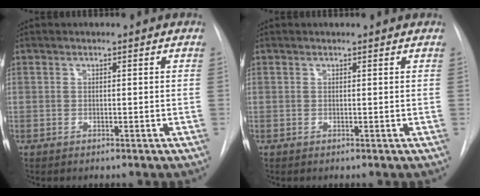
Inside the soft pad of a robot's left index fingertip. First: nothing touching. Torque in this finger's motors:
{"motor_torque": [-0.21, -0.11, -0.03, -0.01]}